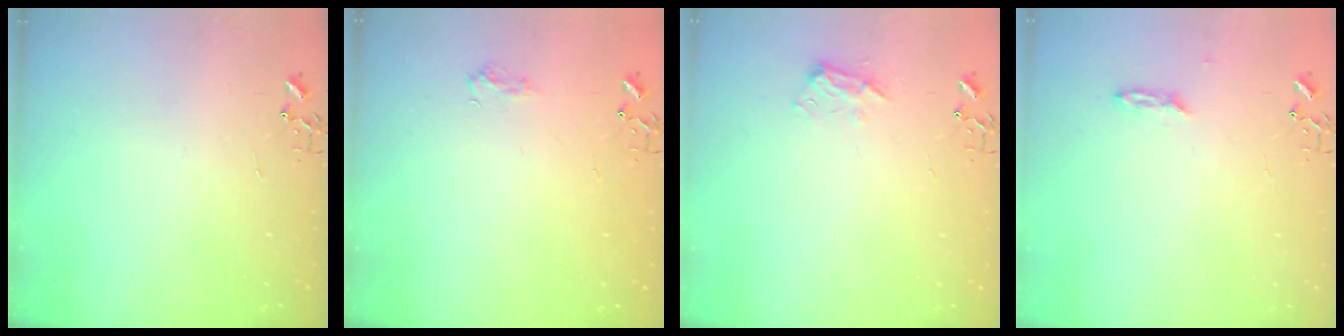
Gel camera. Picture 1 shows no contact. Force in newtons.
{"total": 6.6, "press": 6.6, "slide": 0.8}
{"total": 9.0, "press": 8.9, "slide": 1.1}
{"total": 2.3, "press": 2.2, "slide": 0.4}